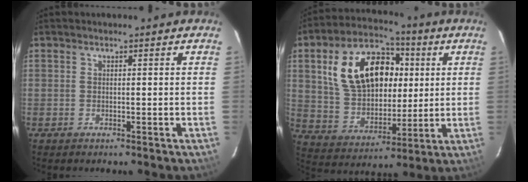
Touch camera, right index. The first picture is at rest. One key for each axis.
{"total": 19.3, "fx": 5.0, "fy": 12.4, "fz": 13.8, "tx": -0.274, "ty": 0.038, "tz": 0.102}